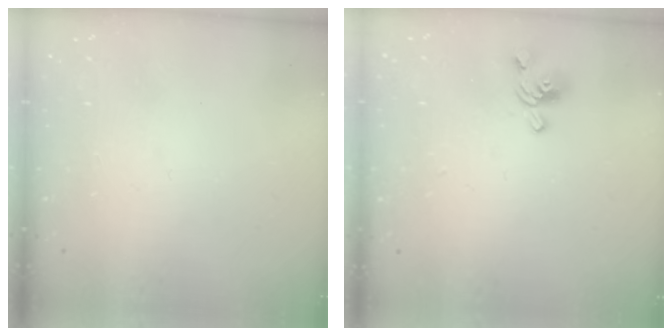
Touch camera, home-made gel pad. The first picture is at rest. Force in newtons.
{"total": 1.7, "press": 1.4, "slide": 1.0}